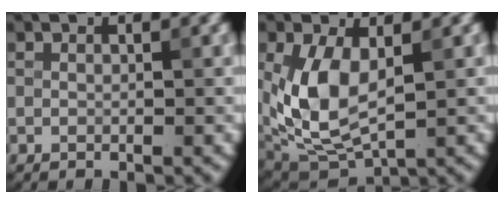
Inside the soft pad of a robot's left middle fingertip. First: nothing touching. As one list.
[{"total": 6.8, "force": [0.6, 3.7, 5.7], "torque": [-0.136, -0.007, 0.015]}]